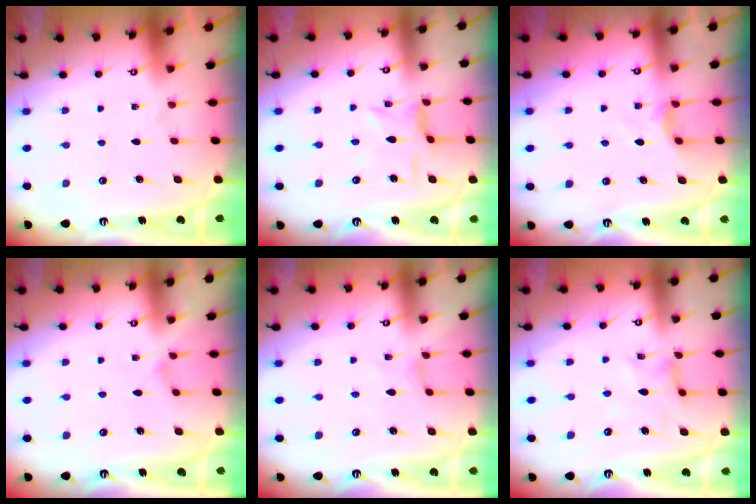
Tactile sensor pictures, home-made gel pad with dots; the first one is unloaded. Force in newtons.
{"total": 1.6, "press": 1.6, "slide": 0.5}
{"total": 2.5, "press": 2.5, "slide": 0.4}
{"total": 0.0}
{"total": 0.0}
{"total": 1.7, "press": 1.6, "slide": 0.2}